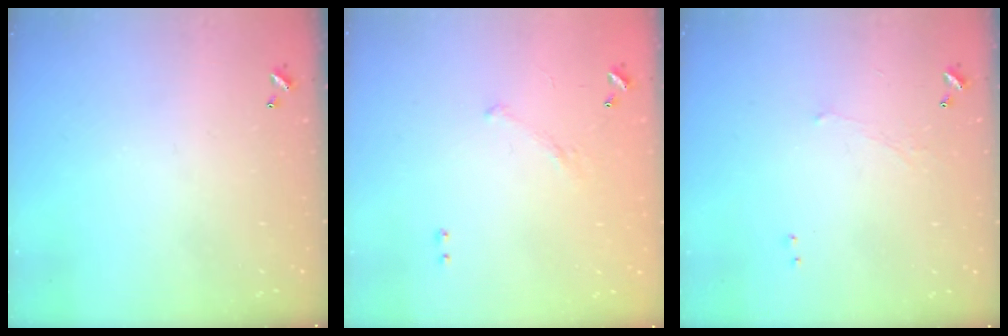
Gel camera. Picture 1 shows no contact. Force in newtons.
{"total": 5.9, "press": 5.9, "slide": 0.8}
{"total": 0.6, "press": 0.2, "slide": 0.5}